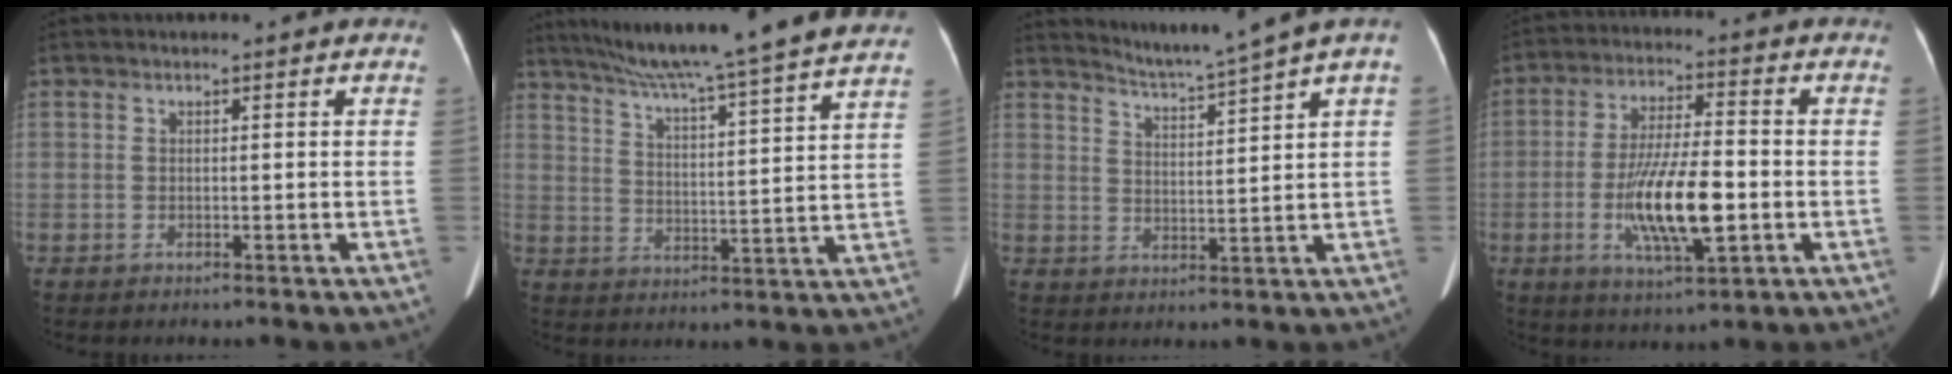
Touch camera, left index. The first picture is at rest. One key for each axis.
{"total": 25.1, "fx": 22.0, "fy": -1.5, "fz": 11.9, "tx": -0.196, "ty": -0.026, "tz": 0.297}
{"total": 6.2, "fx": 5.4, "fy": -2.4, "fz": 2.1, "tx": -0.042, "ty": -0.019, "tz": 0.097}
{"total": 12.0, "fx": -2.8, "fy": 2.4, "fz": 11.4, "tx": -0.218, "ty": -0.011, "tz": -0.047}